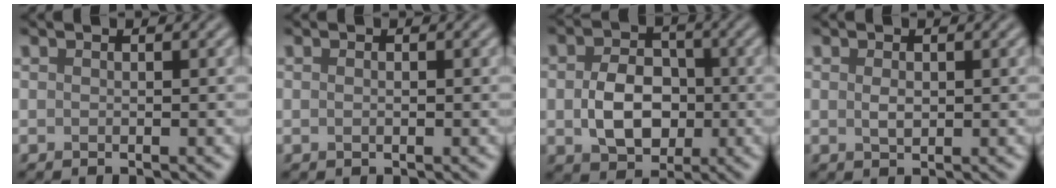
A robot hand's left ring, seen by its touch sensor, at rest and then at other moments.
{"total": 0.7, "force": [0.0, 0.4, 0.5], "torque": [-0.012, -0.001, 0.000]}
{"total": 5.5, "force": [-0.6, 4.1, 3.7], "torque": [-0.072, -0.005, -0.008]}
{"total": 1.3, "force": [0.1, 0.8, 1.0], "torque": [-0.022, -0.002, 0.004]}